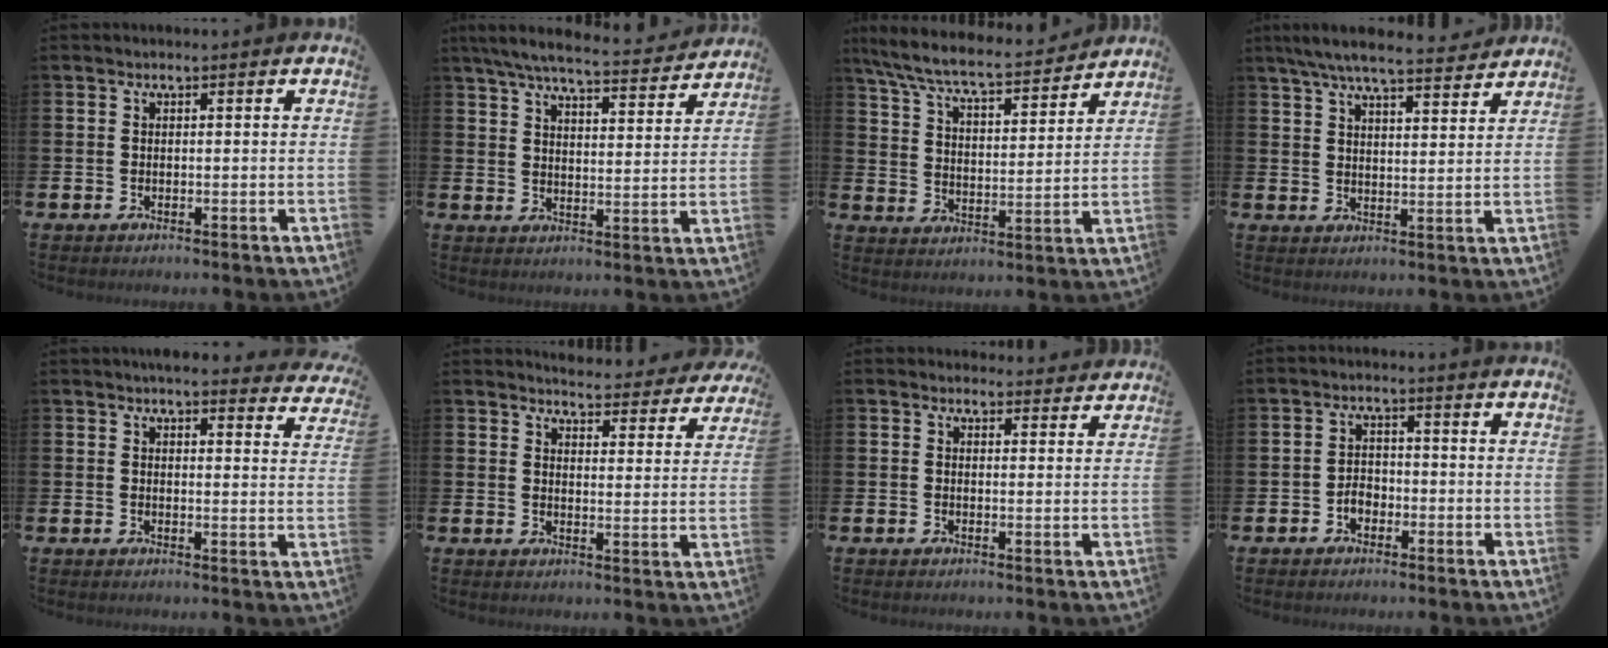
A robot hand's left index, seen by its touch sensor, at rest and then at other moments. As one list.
[{"total": 7.0, "force": [6.5, 0.8, 2.5], "torque": [-0.058, -0.045, 0.109]}, {"total": 7.8, "force": [7.2, 1.1, 2.9], "torque": [-0.090, -0.050, 0.122]}, {"total": 6.9, "force": [6.4, 0.9, 2.3], "torque": [-0.055, -0.035, 0.111]}, {"total": 3.8, "force": [3.7, 0.7, 0.5], "torque": [-0.007, -0.017, 0.065]}, {"total": 4.3, "force": [4.2, 0.6, 0.2], "torque": [-0.008, -0.035, 0.071]}, {"total": 1.9, "force": [1.8, 0.6, 0.0], "torque": [0.013, -0.010, 0.030]}, {"total": 2.3, "force": [-1.2, 1.7, 1.0], "torque": [-0.014, 0.003, -0.028]}]